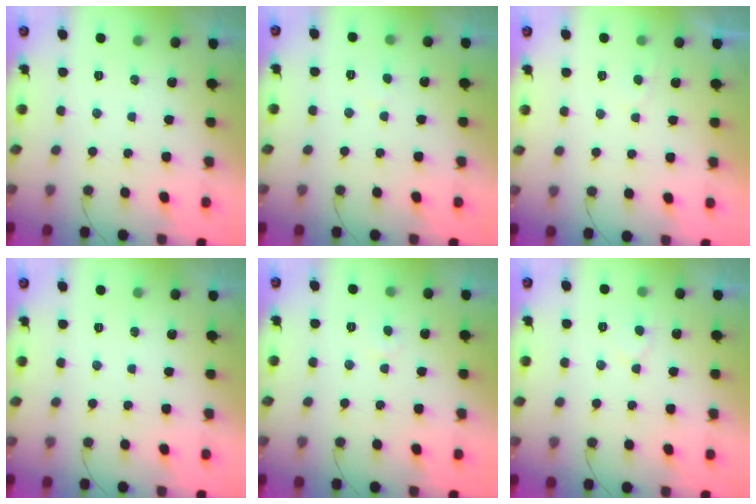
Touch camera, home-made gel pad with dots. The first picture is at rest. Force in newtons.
{"total": 2.3, "press": 2.3, "slide": 0.2}
{"total": 1.4, "press": 1.4, "slide": 0.2}
{"total": 0.0}
{"total": 2.6, "press": 2.6, "slide": 0.3}
{"total": 5.5, "press": 5.5, "slide": 0.4}